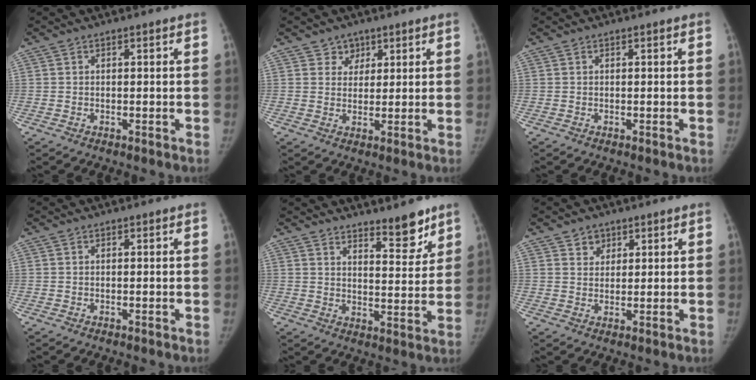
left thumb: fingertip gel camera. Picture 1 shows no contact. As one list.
[{"total": 3.3, "force": [2.0, 2.6, 0.1], "torque": [0.024, -0.010, 0.028]}, {"total": 0.0}, {"total": 0.0}, {"total": 7.5, "force": [6.1, 2.1, 3.8], "torque": [-0.033, -0.054, 0.096]}, {"total": 2.9, "force": [1.9, 2.2, 0.5], "torque": [0.012, -0.012, 0.029]}]